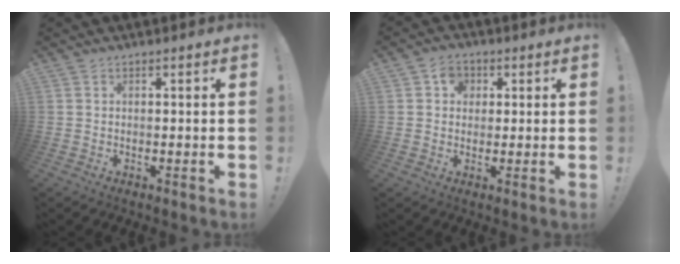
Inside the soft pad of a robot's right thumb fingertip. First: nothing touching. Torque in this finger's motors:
{"motor_torque": [0.01, 0.00, -0.01, 0.01, 0.00]}